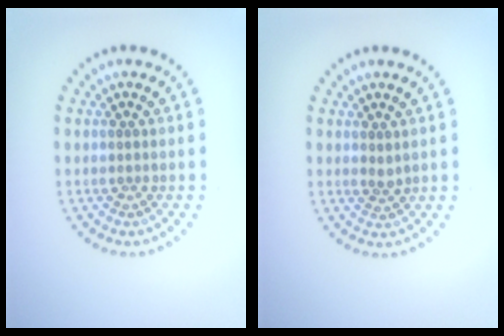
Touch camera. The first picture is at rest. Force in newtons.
{"total": 0.9, "press": 0.7, "slide": 0.5}